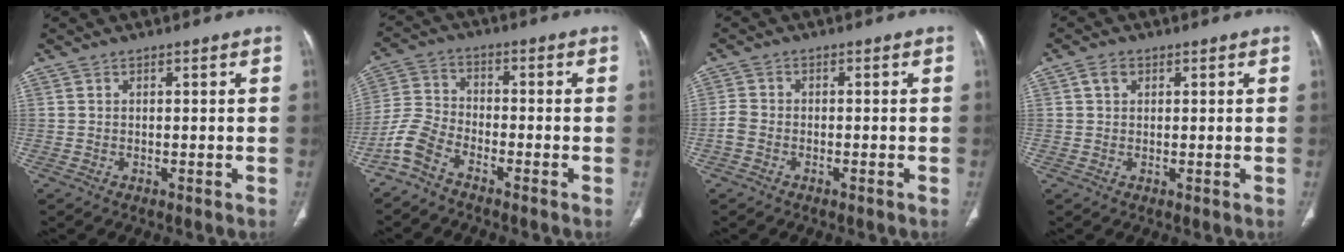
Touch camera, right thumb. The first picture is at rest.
{"total": 6.5, "force": [-4.9, 2.8, 3.3], "torque": [-0.079, 0.027, -0.111]}
{"total": 2.7, "force": [-1.5, 1.6, 1.5], "torque": [-0.039, 0.010, -0.033]}
{"total": 2.3, "force": [1.0, 1.7, 1.2], "torque": [-0.018, 0.002, 0.017]}